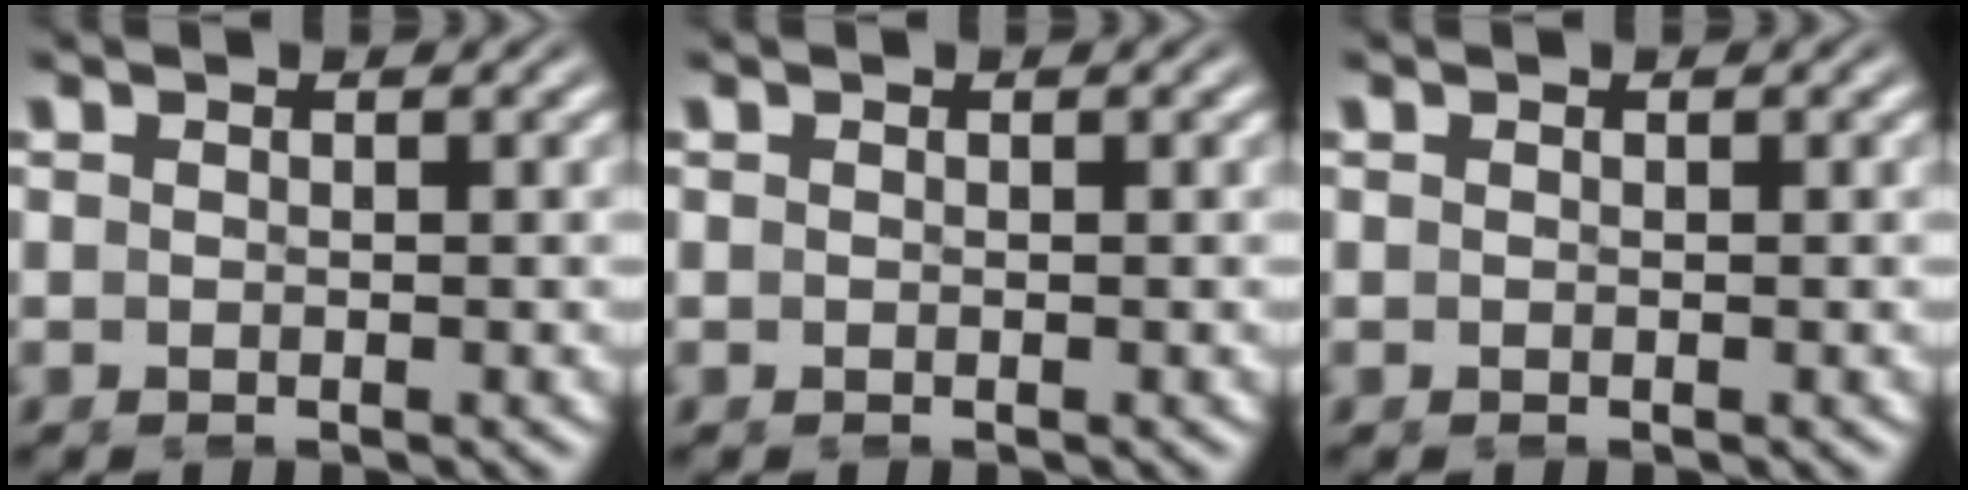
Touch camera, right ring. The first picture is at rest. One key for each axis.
{"total": 0.0}
{"total": 0.0}